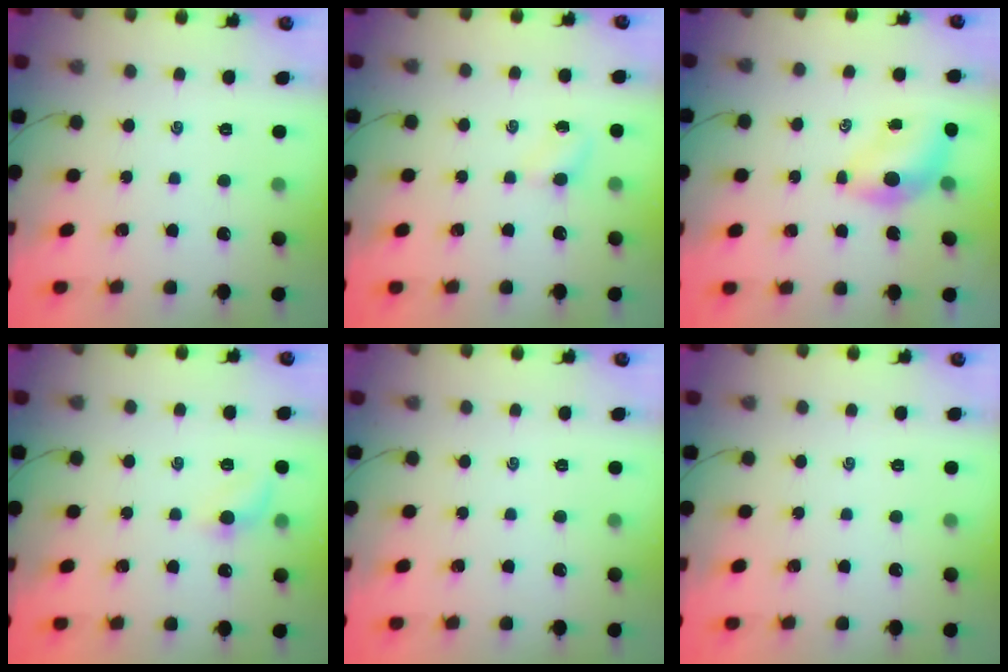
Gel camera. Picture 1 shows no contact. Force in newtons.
{"total": 2.8, "press": 2.6, "slide": 0.9}
{"total": 5.5, "press": 5.3, "slide": 1.4}
{"total": 7.9, "press": 7.8, "slide": 1.2}
{"total": 0.0}
{"total": 0.0}